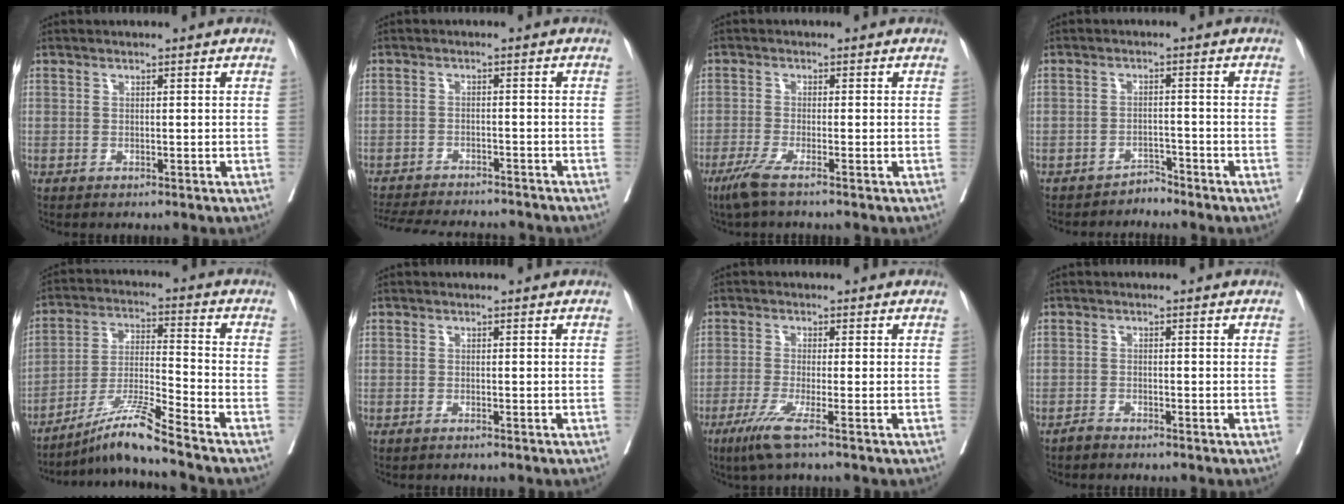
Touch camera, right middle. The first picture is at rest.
{"total": 15.8, "force": [-14.5, 2.8, 5.7], "torque": [-0.133, -0.021, -0.198]}
{"total": 3.8, "force": [-2.7, -0.2, 2.7], "torque": [-0.054, -0.010, -0.056]}
{"total": 2.1, "force": [-2.0, 0.2, -0.5], "torque": [0.015, -0.005, -0.033]}
{"total": 9.8, "force": [-8.0, -2.2, 5.2], "torque": [-0.104, -0.018, -0.147]}
{"total": 0.5, "force": [-0.5, -0.1, 0.2], "torque": [-0.001, 0.000, -0.009]}
{"total": 4.8, "force": [-2.9, -0.6, 3.8], "torque": [-0.076, -0.017, -0.062]}
{"total": 1.1, "force": [-1.1, 0.0, 0.1], "torque": [-0.005, -0.002, -0.021]}